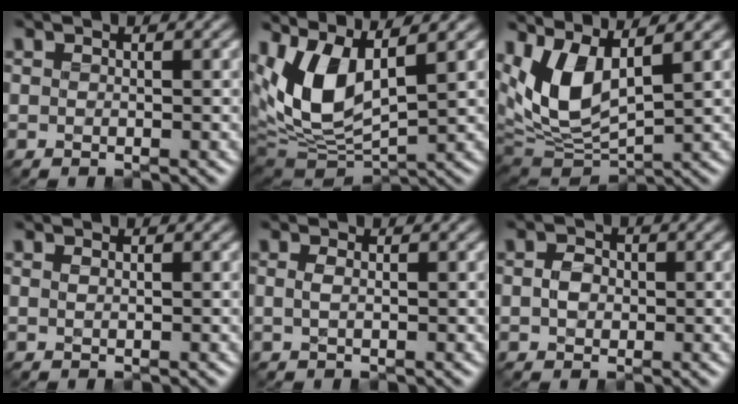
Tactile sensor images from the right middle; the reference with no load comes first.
{"total": 10.1, "force": [2.8, 4.8, 8.4], "torque": [-0.181, 0.003, 0.046]}
{"total": 8.7, "force": [2.7, 4.0, 7.3], "torque": [-0.162, 0.000, 0.049]}
{"total": 0.0}
{"total": 0.7, "force": [-0.3, 0.1, 0.6], "torque": [-0.014, -0.001, -0.007]}
{"total": 1.7, "force": [-0.6, 1.3, 1.0], "torque": [-0.020, 0.001, -0.018]}